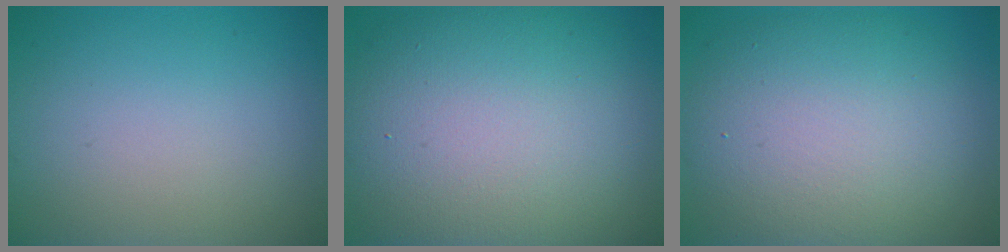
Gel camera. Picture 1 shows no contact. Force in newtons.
{"total": 15.0, "press": 15.0, "slide": 0.7}
{"total": 10.4, "press": 10.3, "slide": 1.1}